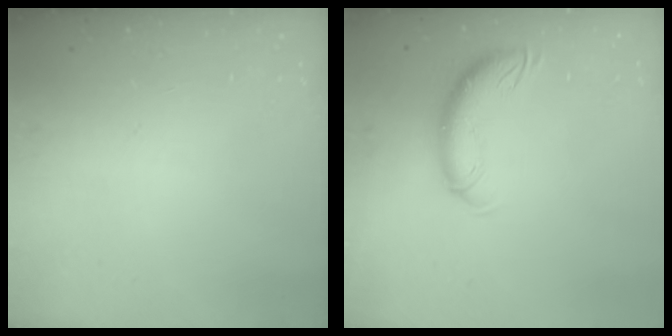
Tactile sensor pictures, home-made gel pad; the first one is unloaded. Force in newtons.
{"total": 11.0, "press": 11.0, "slide": 0.8}